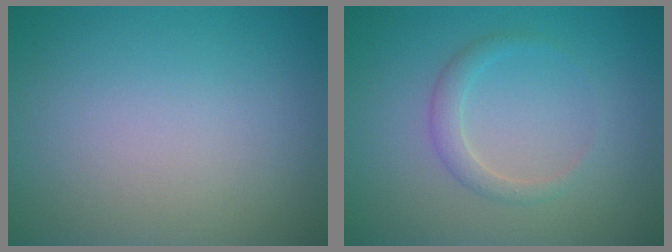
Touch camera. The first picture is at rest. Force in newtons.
{"total": 1.7, "press": 1.7, "slide": 0.0}